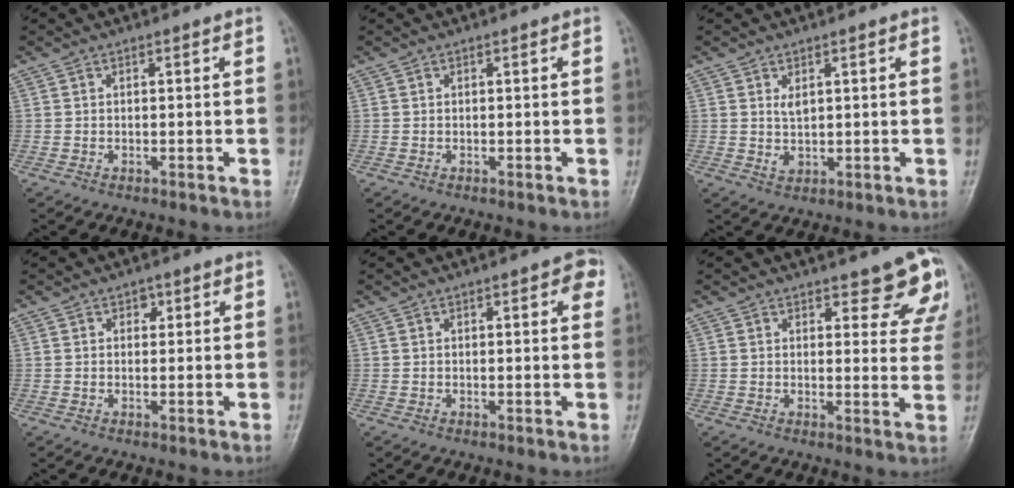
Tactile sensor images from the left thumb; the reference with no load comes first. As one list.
[{"total": 0.0}, {"total": 2.6, "force": [0.9, 1.6, 1.8], "torque": [-0.025, -0.011, 0.022]}, {"total": 1.4, "force": [0.7, 1.1, 0.6], "torque": [0.007, -0.001, 0.005]}, {"total": 3.3, "force": [1.4, 1.3, 2.7], "torque": [-0.020, -0.001, 0.009]}, {"total": 8.8, "force": [6.2, 3.5, 5.1], "torque": [-0.020, -0.036, 0.066]}]